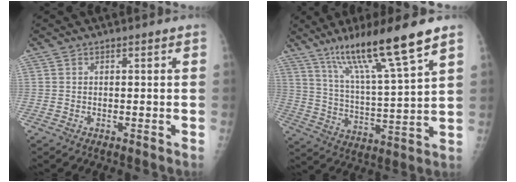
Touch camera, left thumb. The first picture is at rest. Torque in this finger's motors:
{"motor_torque": [0.22, 0.08, 1.17, -0.94, 0.13]}